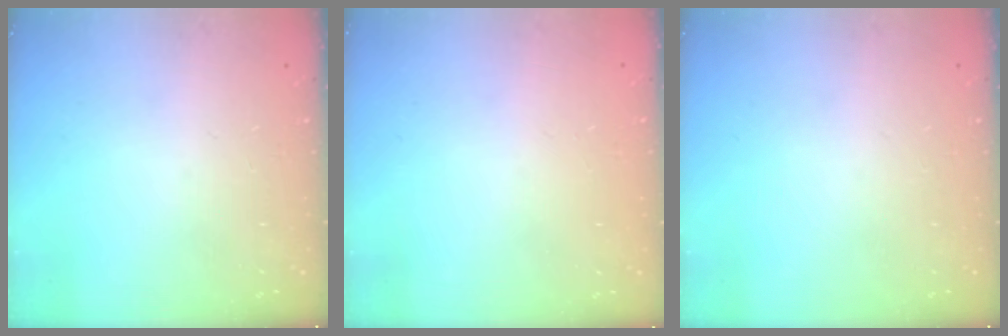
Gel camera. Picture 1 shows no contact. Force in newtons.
{"total": 0.7, "press": 0.7, "slide": 0.1}
{"total": 0.0}